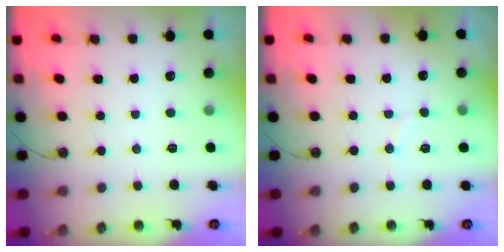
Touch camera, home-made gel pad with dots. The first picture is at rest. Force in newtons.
{"total": 3.2, "press": 3.2, "slide": 0.3}